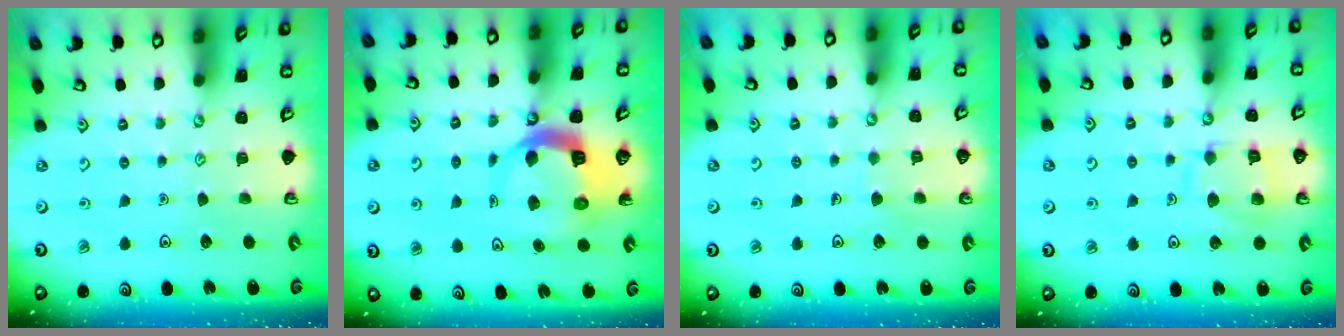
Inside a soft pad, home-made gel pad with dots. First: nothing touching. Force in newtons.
{"total": 8.7, "press": 8.6, "slide": 1.2}
{"total": 4.0, "press": 4.0, "slide": 0.3}
{"total": 10.7, "press": 10.7, "slide": 0.9}